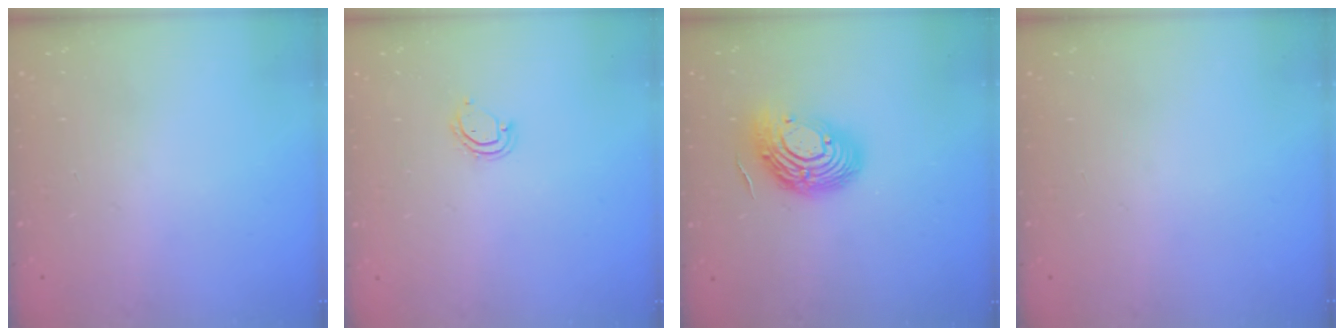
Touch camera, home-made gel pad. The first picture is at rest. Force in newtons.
{"total": 4.7, "press": 4.6, "slide": 0.4}
{"total": 14.4, "press": 14.3, "slide": 1.2}
{"total": 0.0}